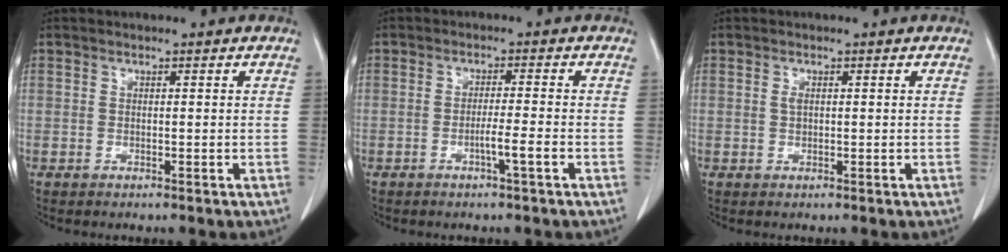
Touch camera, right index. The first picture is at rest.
{"total": 3.1, "force": [-1.4, -0.6, 2.7], "torque": [-0.046, -0.003, -0.026]}
{"total": 0.9, "force": [0.2, 0.4, 0.7], "torque": [-0.015, 0.000, 0.002]}